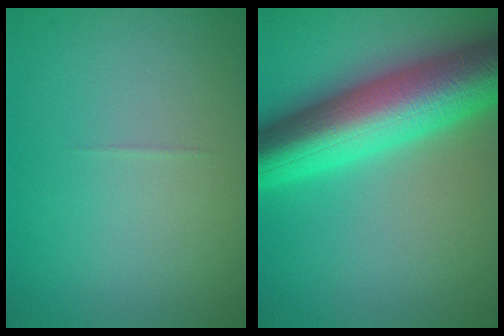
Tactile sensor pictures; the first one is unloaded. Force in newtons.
{"total": 11.5, "press": 11.5, "slide": 0.1}